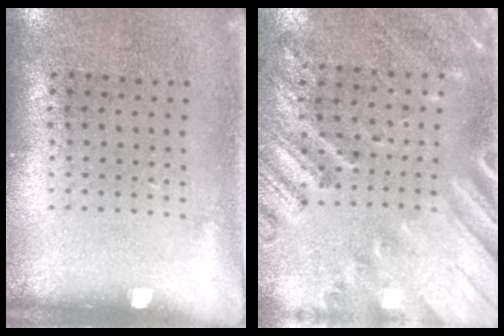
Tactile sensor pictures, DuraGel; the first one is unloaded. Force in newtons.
{"total": 2.4, "press": 2.0, "slide": 1.5}